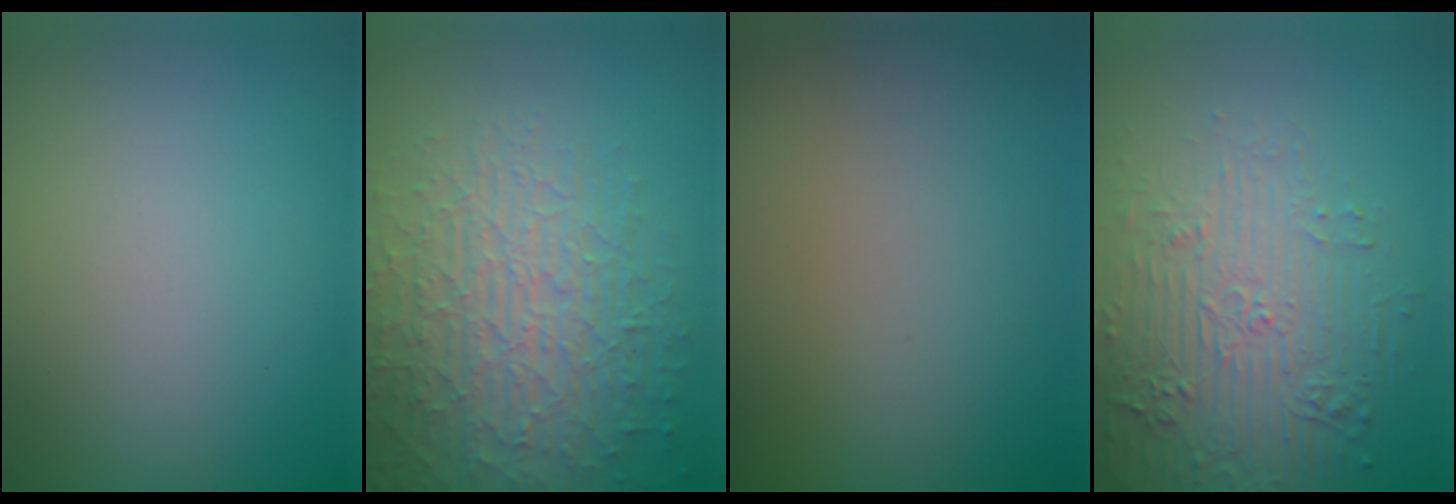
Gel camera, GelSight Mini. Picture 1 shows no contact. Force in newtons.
{"total": 7.7, "press": 5.6, "slide": 5.3}
{"total": 0.0}
{"total": 5.6, "press": 4.6, "slide": 3.1}